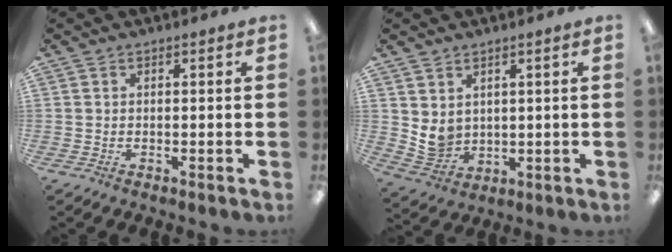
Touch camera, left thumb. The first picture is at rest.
{"total": 5.3, "force": [2.7, 4.2, 1.8], "torque": [-0.037, -0.017, 0.054]}